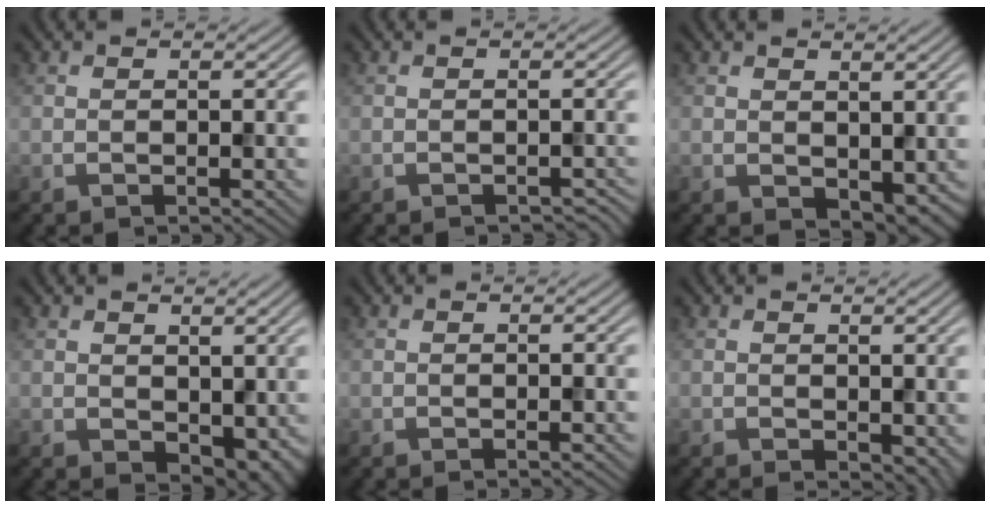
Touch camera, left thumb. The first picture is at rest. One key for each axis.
{"total": 1.2, "fx": -1.1, "fy": 0.2, "fz": 0.4, "tx": 0.000, "ty": -0.003, "tz": -0.014}
{"total": 2.8, "fx": 0.9, "fy": 1.8, "fz": 1.9, "tx": -0.036, "ty": -0.011, "tz": 0.023}
{"total": 4.2, "fx": 0.8, "fy": 2.8, "fz": 3.0, "tx": -0.053, "ty": -0.015, "tz": 0.021}
{"total": 0.0}
{"total": 2.5, "fx": -0.1, "fy": 1.6, "fz": 1.9, "tx": -0.029, "ty": -0.010, "tz": 0.003}